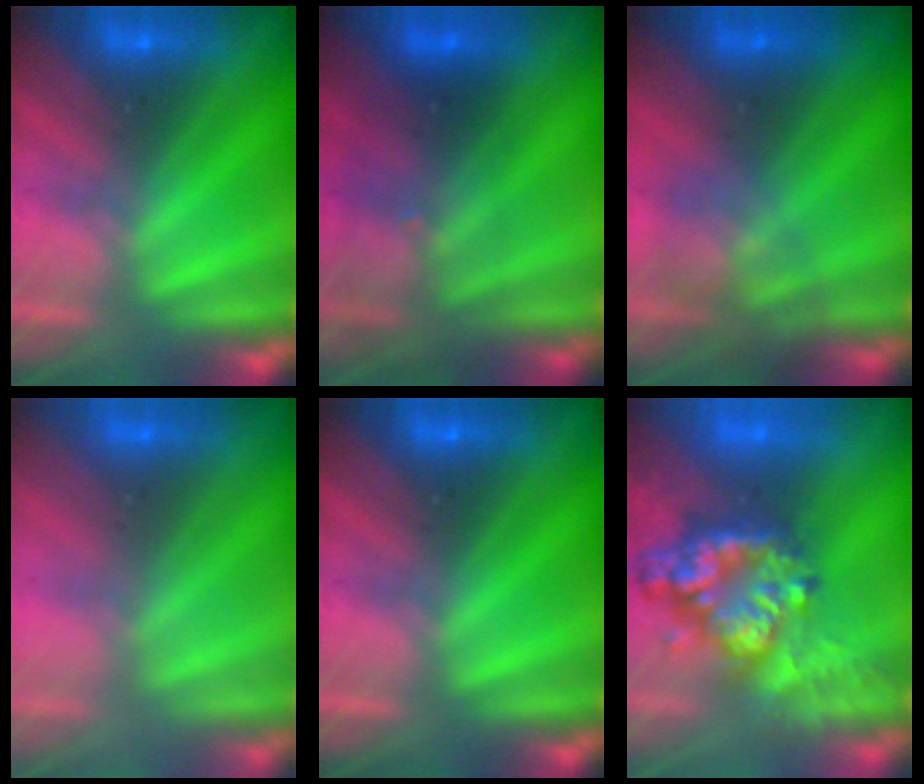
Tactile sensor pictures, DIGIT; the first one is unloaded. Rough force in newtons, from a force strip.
{"total": 3.0}
{"total": 1.8}
{"total": 2.4}
{"total": 0.0}
{"total": 9.1}